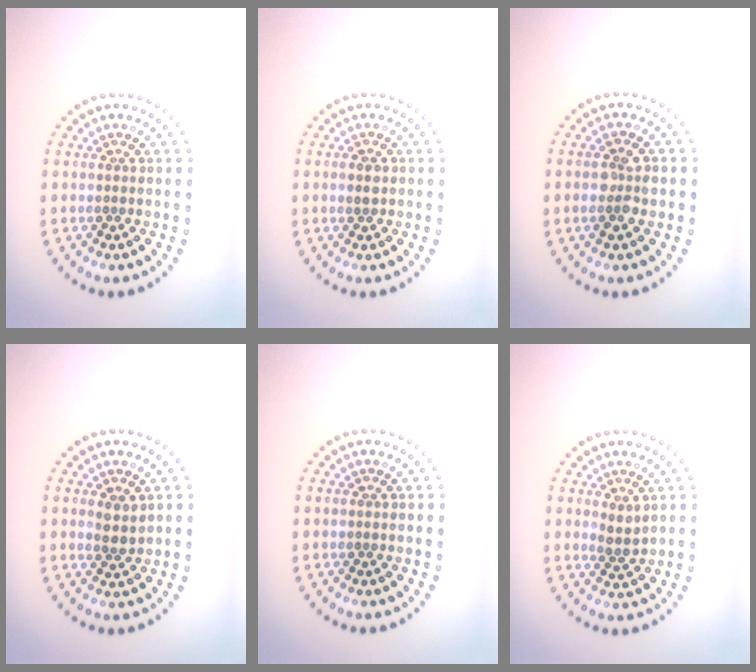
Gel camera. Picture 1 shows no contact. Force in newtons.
{"total": 1.2, "press": 1.2, "slide": 0.1}
{"total": 2.5, "press": 2.4, "slide": 0.4}
{"total": 1.8, "press": 1.6, "slide": 0.8}
{"total": 0.0}
{"total": 1.5, "press": 1.3, "slide": 0.8}